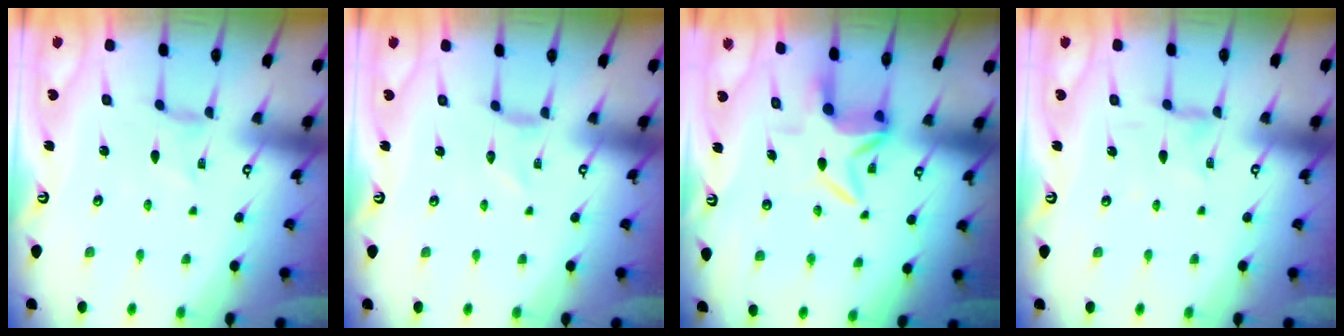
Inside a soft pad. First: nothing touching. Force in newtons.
{"total": 0.0}
{"total": 6.4, "press": 6.2, "slide": 1.2}
{"total": 2.5, "press": 2.5, "slide": 0.4}